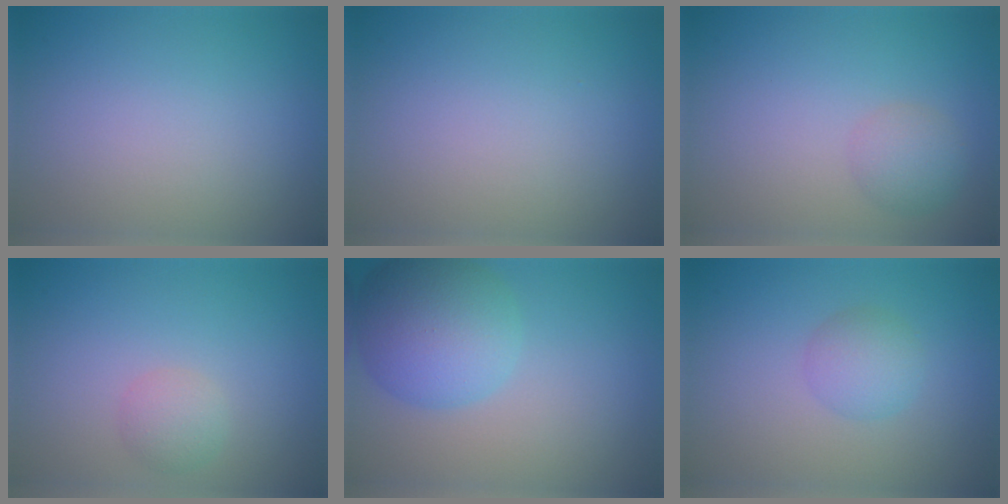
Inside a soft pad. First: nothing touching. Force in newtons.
{"total": 0.0}
{"total": 2.2, "press": 2.2, "slide": 0.0}
{"total": 1.9, "press": 1.9, "slide": 0.1}
{"total": 7.9, "press": 7.9, "slide": 0.2}
{"total": 2.5, "press": 2.5, "slide": 0.1}